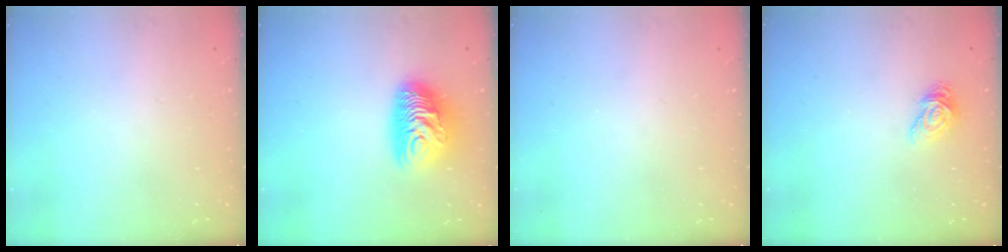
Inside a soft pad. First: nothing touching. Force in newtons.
{"total": 12.4, "press": 12.3, "slide": 0.9}
{"total": 0.0}
{"total": 8.4, "press": 8.4, "slide": 0.3}